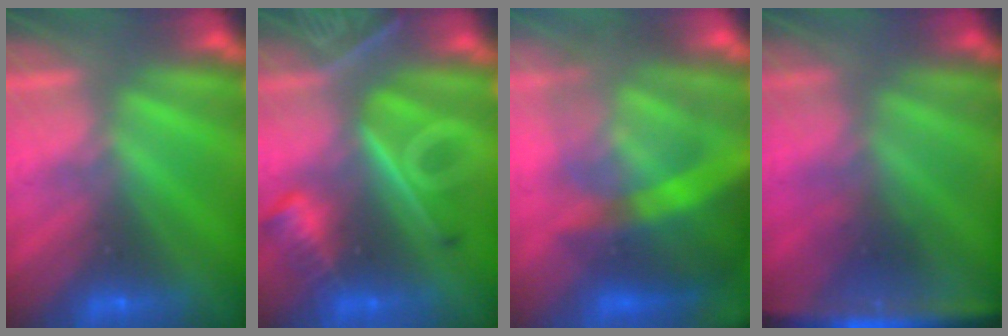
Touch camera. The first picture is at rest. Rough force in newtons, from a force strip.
{"total": 7.1}
{"total": 9.1}
{"total": 4.5}